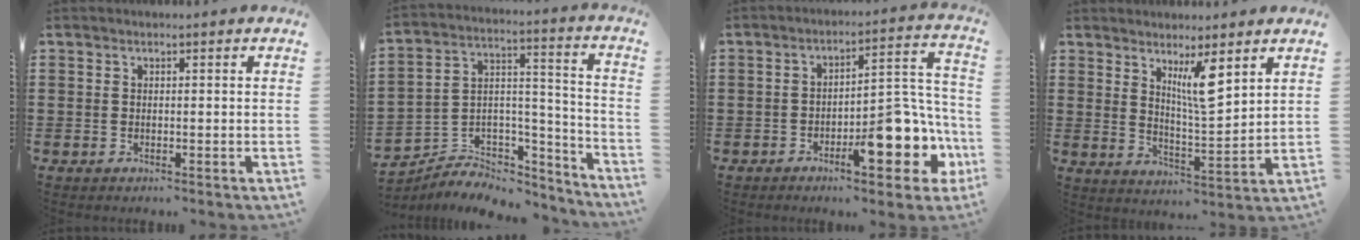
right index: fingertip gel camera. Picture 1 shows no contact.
{"total": 4.5, "force": [-3.7, 2.6, 0.0], "torque": [-0.008, 0.000, -0.076]}
{"total": 11.5, "force": [-5.6, 4.6, 9.0], "torque": [-0.095, 0.005, -0.098]}
{"total": 6.4, "force": [4.0, 1.0, 4.8], "torque": [-0.089, -0.016, 0.065]}